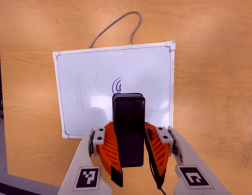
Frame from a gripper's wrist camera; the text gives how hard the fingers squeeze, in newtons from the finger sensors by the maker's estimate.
{"total": 7.5, "left": 6.3, "right": 8.8}